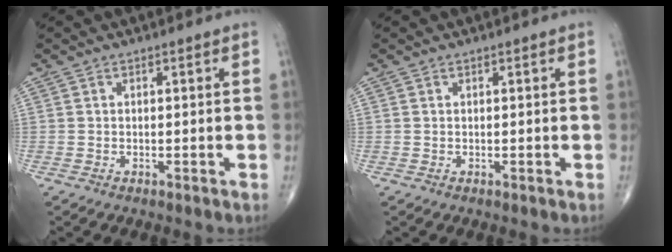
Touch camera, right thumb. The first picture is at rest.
{"total": 0.0}